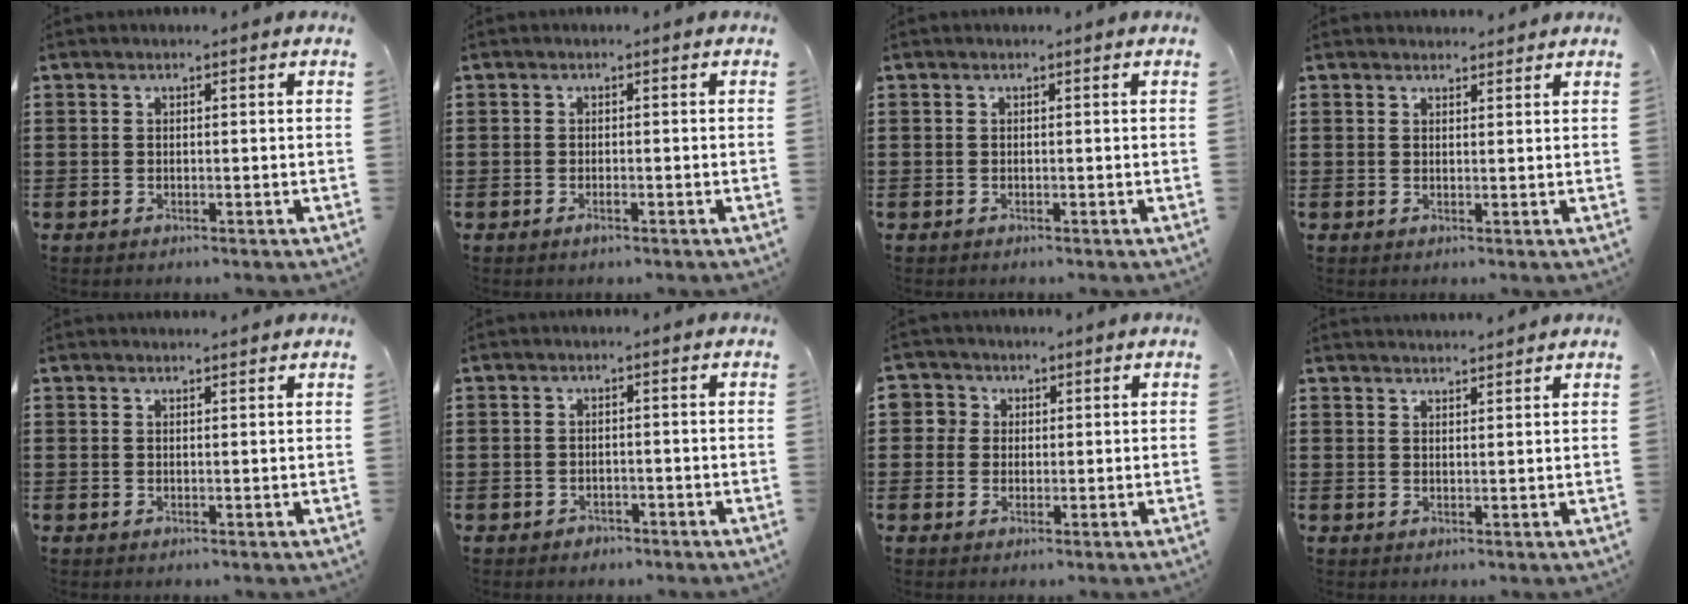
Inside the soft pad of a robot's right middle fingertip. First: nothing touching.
{"total": 0.9, "force": [-0.6, 0.2, 0.7], "torque": [-0.016, -0.006, -0.009]}
{"total": 0.0}
{"total": 1.5, "force": [1.5, 0.2, -0.1], "torque": [0.005, -0.003, 0.028]}
{"total": 1.0, "force": [1.0, -0.1, 0.0], "torque": [-0.002, -0.004, 0.020]}
{"total": 1.1, "force": [-1.0, 0.5, 0.0], "torque": [-0.004, 0.002, -0.024]}
{"total": 3.3, "force": [0.8, 3.2, 0.0], "torque": [-0.010, 0.008, 0.009]}
{"total": 1.9, "force": [1.9, -0.2, -0.2], "torque": [-0.002, 0.001, 0.037]}